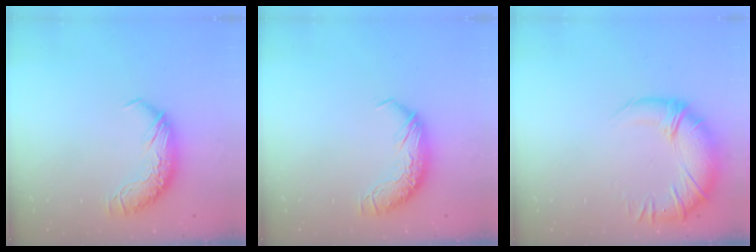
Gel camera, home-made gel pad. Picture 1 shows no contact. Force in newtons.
{"total": 0.0}
{"total": 2.7, "press": 0.1, "slide": 2.7}